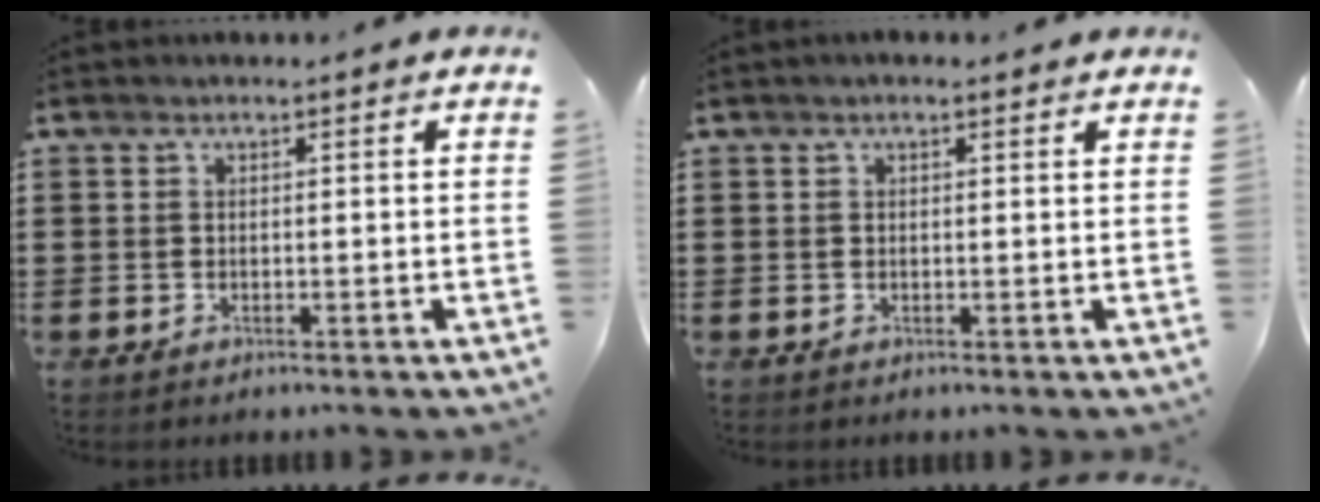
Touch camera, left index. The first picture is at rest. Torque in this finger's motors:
{"motor_torque": [0.04, -0.03, 0.00, -0.03]}